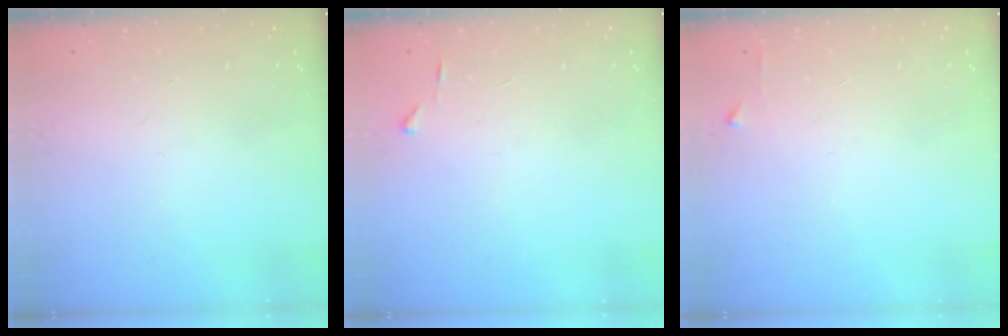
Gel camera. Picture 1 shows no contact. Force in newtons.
{"total": 2.7, "press": 2.7, "slide": 0.3}
{"total": 2.4, "press": 2.4, "slide": 0.3}